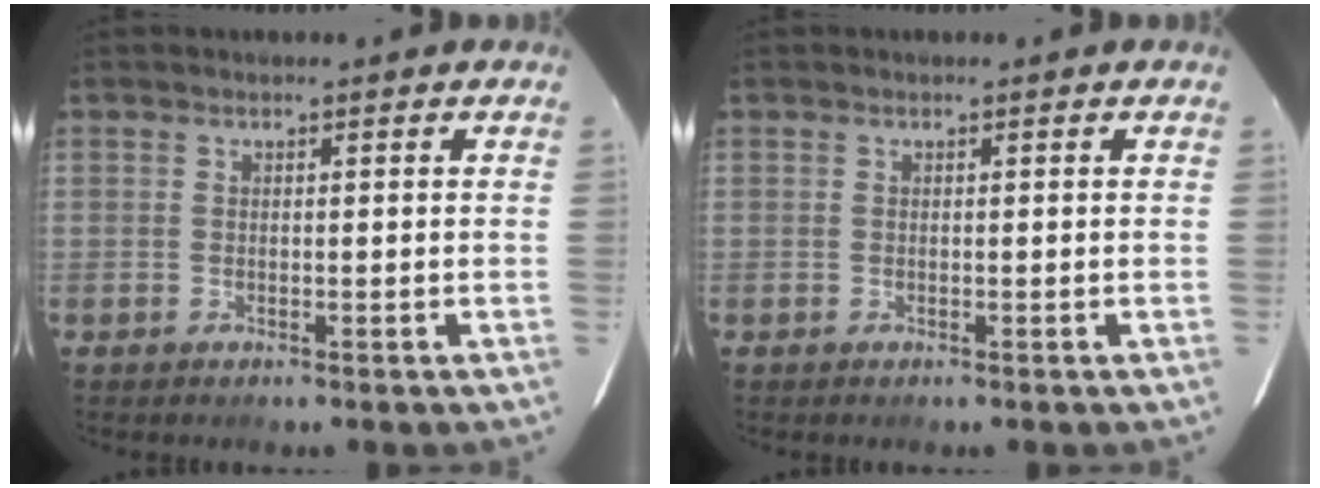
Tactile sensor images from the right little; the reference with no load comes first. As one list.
[{"total": 0.0}]